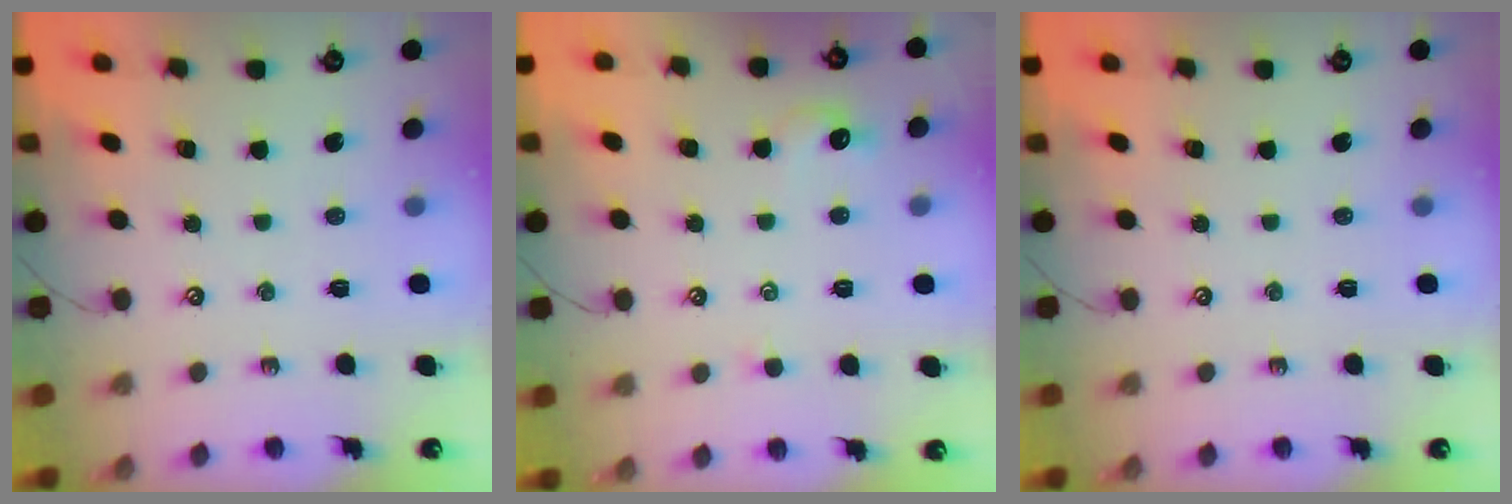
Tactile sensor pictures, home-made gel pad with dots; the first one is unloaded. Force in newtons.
{"total": 0.5, "press": 0.2, "slide": 0.5}
{"total": 0.0}